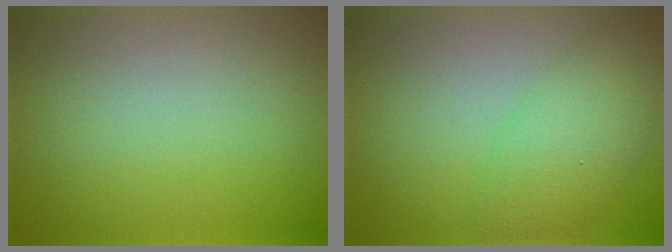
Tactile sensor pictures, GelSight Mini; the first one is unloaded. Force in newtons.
{"total": 4.5, "press": 4.5, "slide": 0.2}